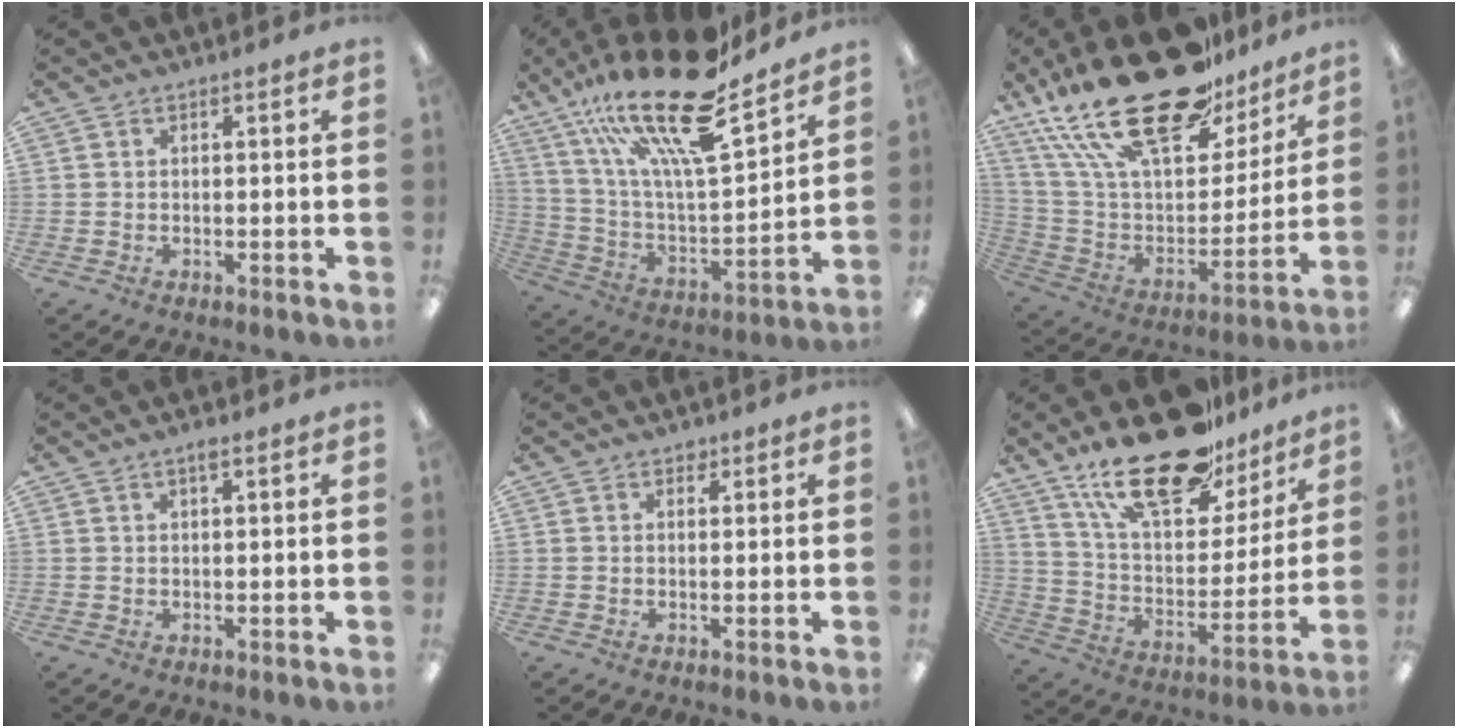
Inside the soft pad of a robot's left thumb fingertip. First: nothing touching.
{"total": 26.3, "force": [19.0, 7.6, 16.5], "torque": [-0.294, -0.118, 0.320]}
{"total": 30.4, "force": [20.2, 12.7, 19.0], "torque": [-0.359, -0.127, 0.348]}
{"total": 1.6, "force": [1.1, 0.3, 1.1], "torque": [-0.015, -0.001, 0.017]}
{"total": 1.5, "force": [1.0, 0.9, 0.5], "torque": [-0.004, -0.001, 0.017]}
{"total": 24.4, "force": [17.2, 10.5, 13.6], "torque": [-0.223, -0.100, 0.301]}